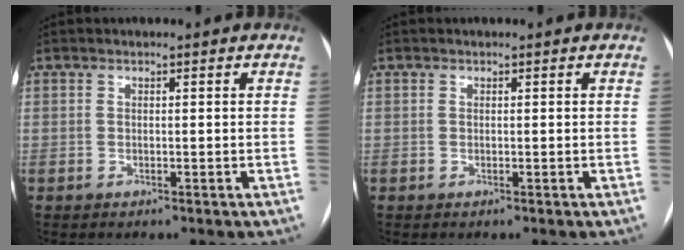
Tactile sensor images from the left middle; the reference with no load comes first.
{"total": 0.0}